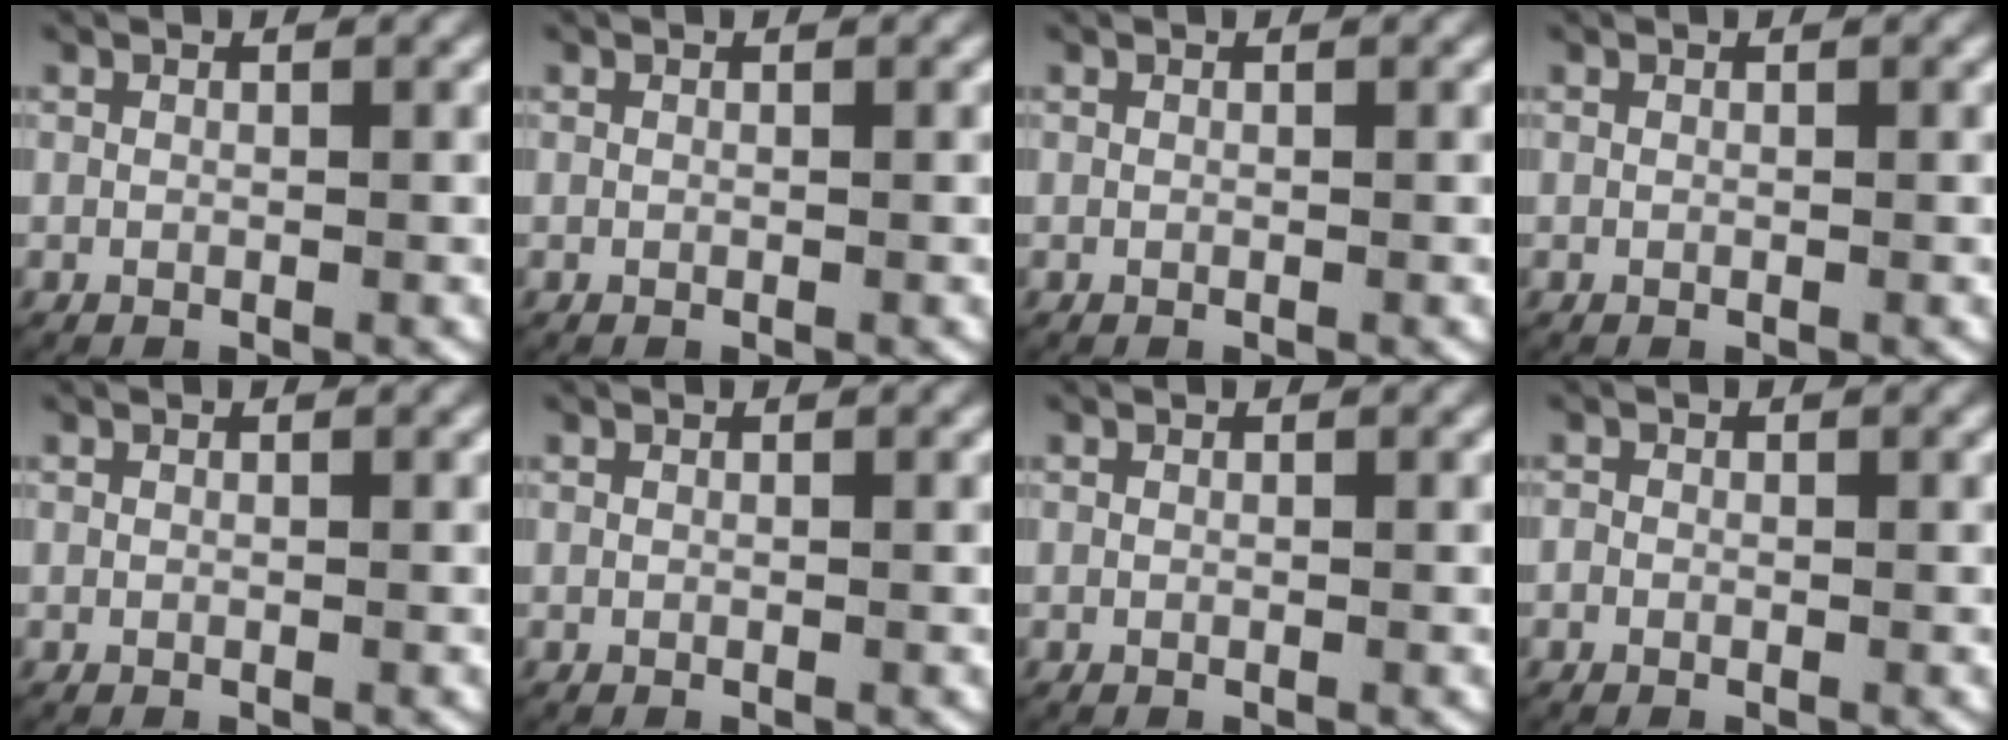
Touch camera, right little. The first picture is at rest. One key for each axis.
{"total": 0.0}
{"total": 0.0}
{"total": 0.0}
{"total": 0.0}
{"total": 0.0}
{"total": 0.0}
{"total": 0.8, "fx": -0.2, "fy": 0.7, "fz": 0.1, "tx": 0.000, "ty": 0.002, "tz": -0.009}